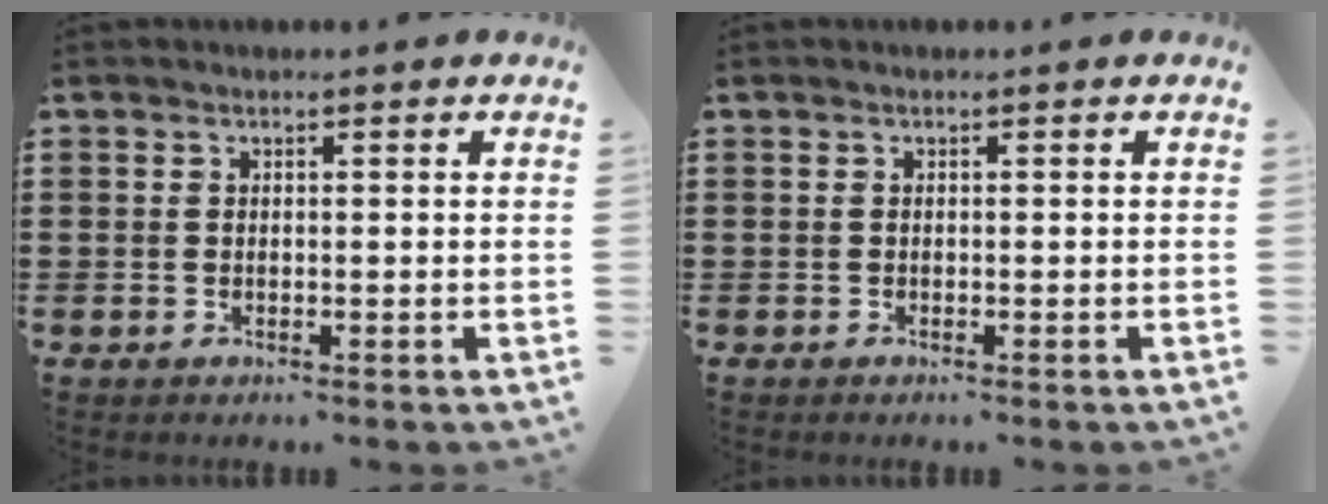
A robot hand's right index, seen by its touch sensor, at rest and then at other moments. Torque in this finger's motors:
{"motor_torque": [-0.33, 0.38, -0.07, -0.05]}